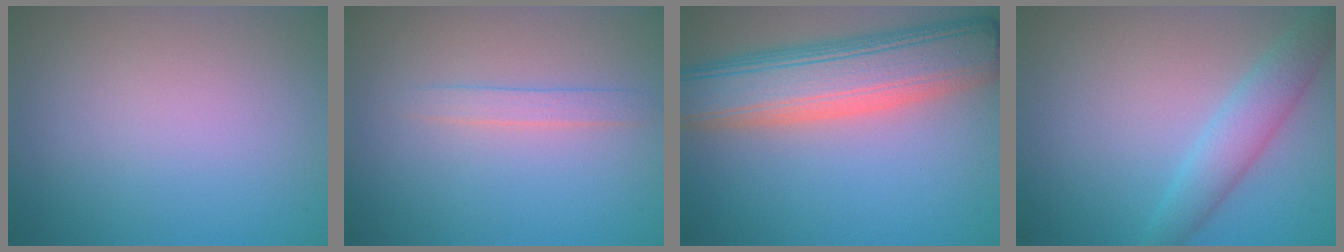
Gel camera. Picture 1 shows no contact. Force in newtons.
{"total": 1.5, "press": 1.5, "slide": 0.1}
{"total": 10.2, "press": 10.2, "slide": 0.6}
{"total": 3.6, "press": 3.5, "slide": 0.1}